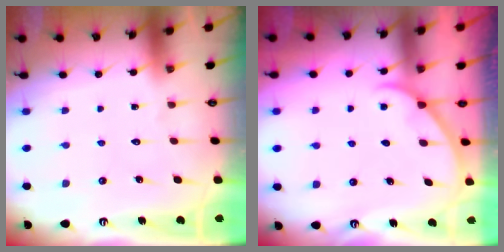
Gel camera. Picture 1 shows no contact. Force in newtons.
{"total": 2.9, "press": 2.8, "slide": 0.3}